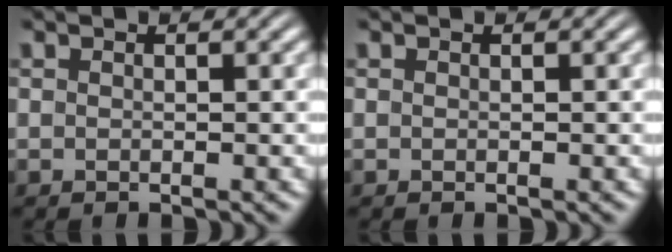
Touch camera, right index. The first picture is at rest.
{"total": 0.0}